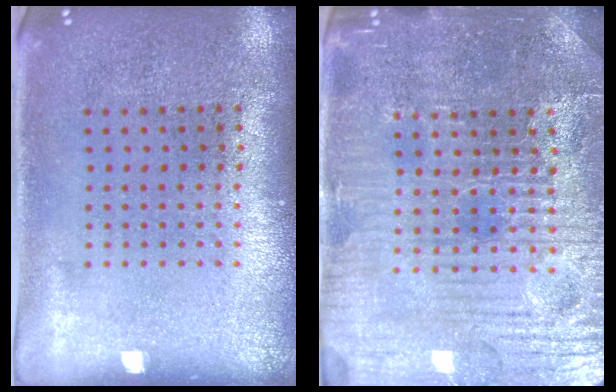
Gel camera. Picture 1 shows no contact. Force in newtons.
{"total": 4.9, "press": 4.7, "slide": 1.3}